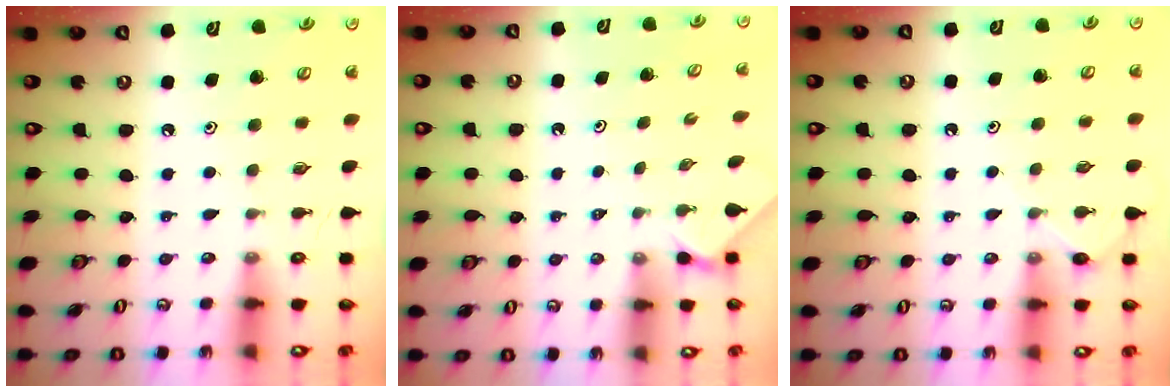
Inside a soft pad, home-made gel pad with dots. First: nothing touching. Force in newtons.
{"total": 0.7, "press": 0.6, "slide": 0.3}
{"total": 4.1, "press": 4.1, "slide": 0.6}